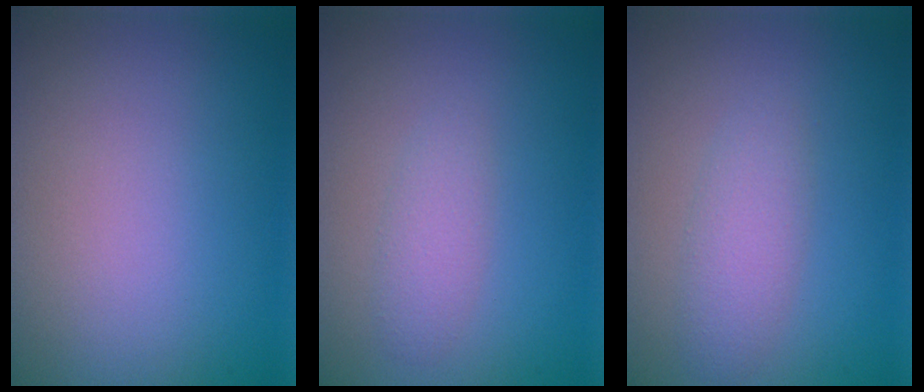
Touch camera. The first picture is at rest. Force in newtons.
{"total": 1.6, "press": 1.6, "slide": 0.1}
{"total": 2.3, "press": 2.3, "slide": 0.0}